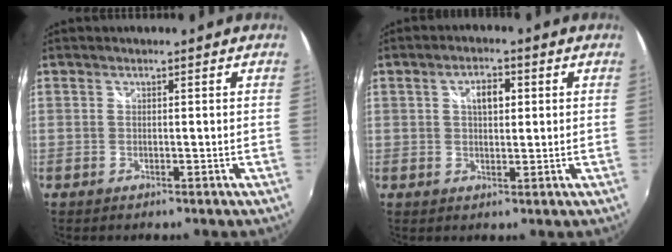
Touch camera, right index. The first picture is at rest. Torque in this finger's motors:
{"motor_torque": [0.21, -0.20, 0.08, 0.03]}